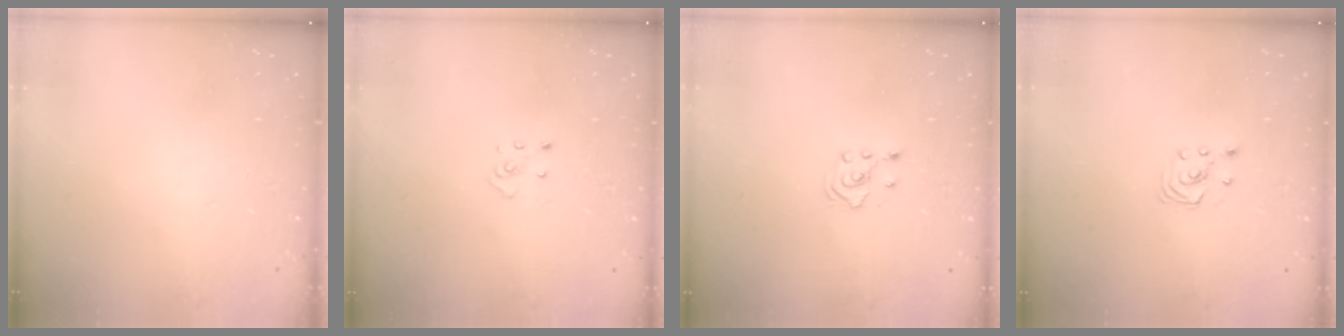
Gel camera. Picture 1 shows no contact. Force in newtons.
{"total": 2.9, "press": 2.9, "slide": 0.2}
{"total": 3.2, "press": 3.1, "slide": 1.0}
{"total": 1.8, "press": 1.8, "slide": 0.2}